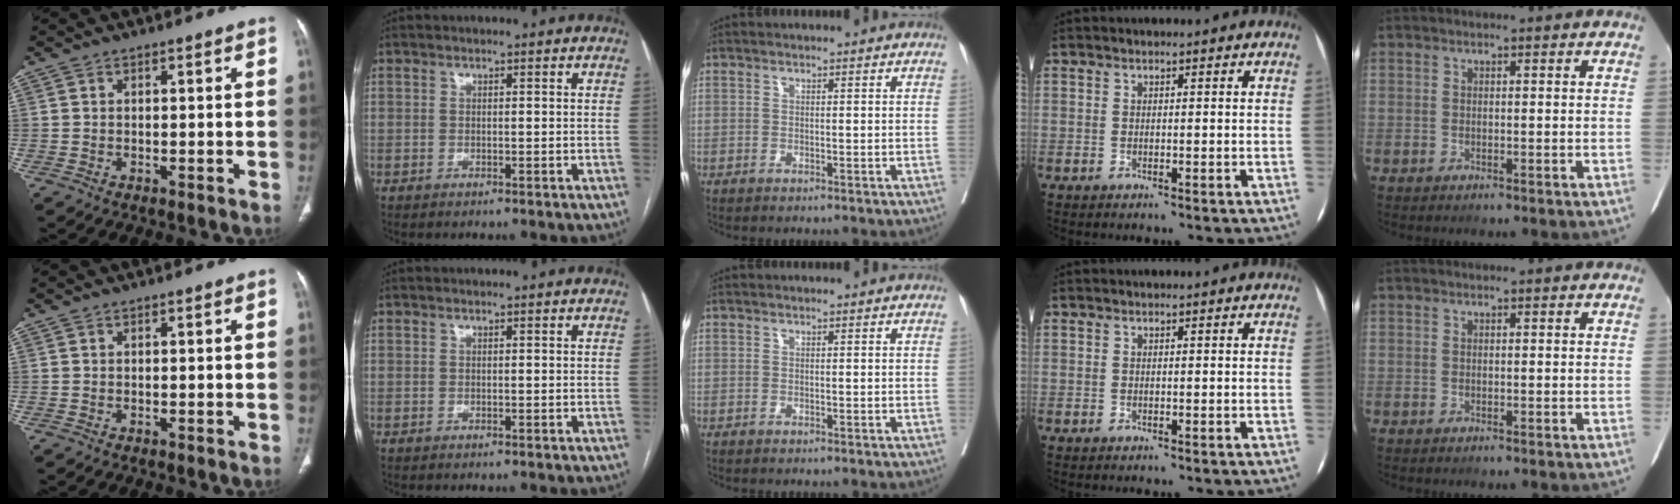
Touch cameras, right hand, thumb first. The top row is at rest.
{}